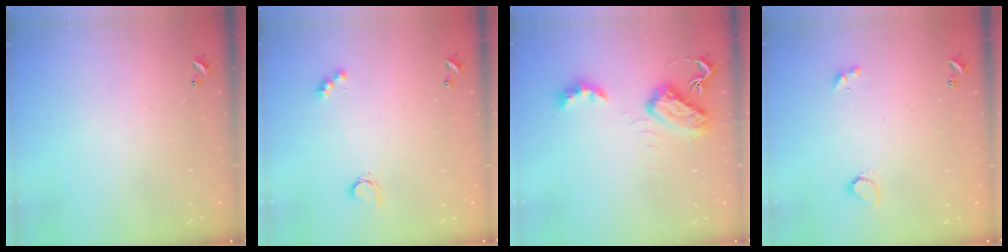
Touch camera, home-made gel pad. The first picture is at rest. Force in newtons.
{"total": 2.7, "press": 2.7, "slide": 0.5}
{"total": 6.5, "press": 6.4, "slide": 0.4}
{"total": 2.4, "press": 2.4, "slide": 0.5}